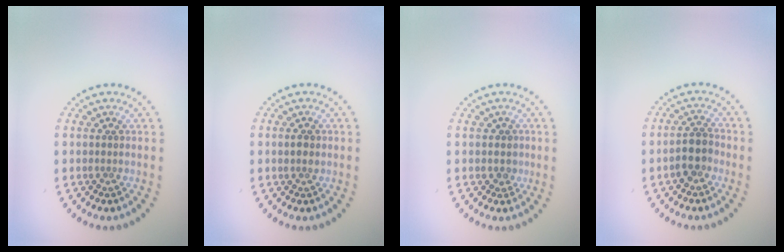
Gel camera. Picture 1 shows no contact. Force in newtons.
{"total": 1.2, "press": 1.1, "slide": 0.3}
{"total": 1.0, "press": 0.7, "slide": 0.7}
{"total": 2.5, "press": 2.3, "slide": 1.0}